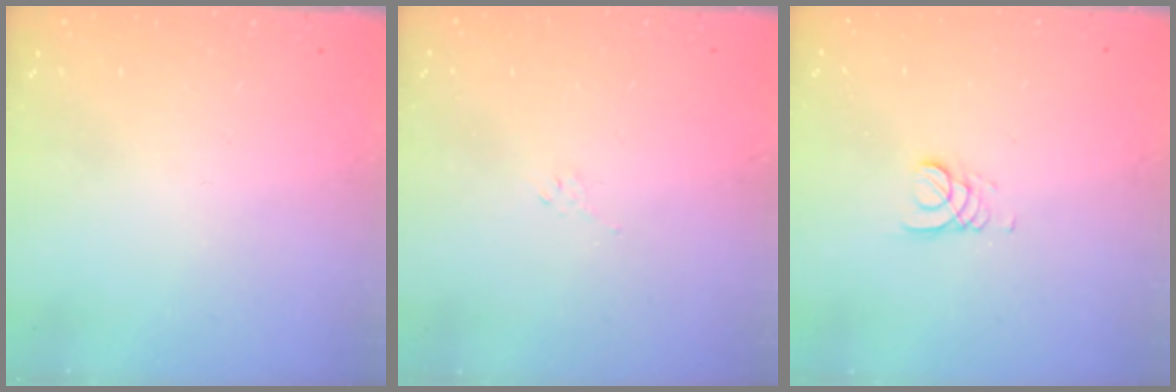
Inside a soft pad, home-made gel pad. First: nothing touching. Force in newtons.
{"total": 4.3, "press": 4.2, "slide": 0.9}
{"total": 2.2, "press": 2.2, "slide": 0.3}